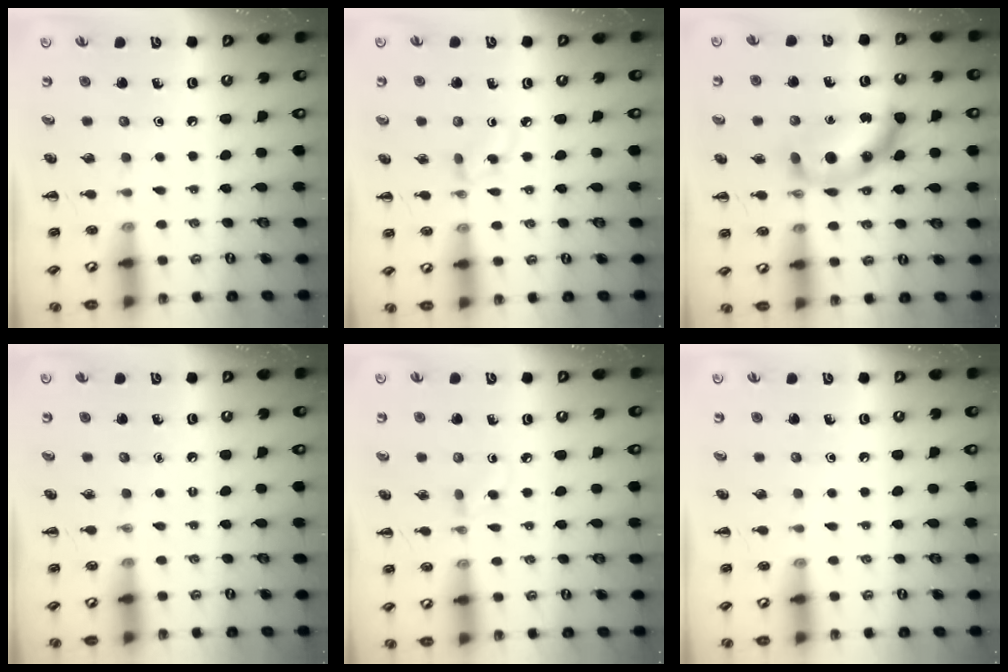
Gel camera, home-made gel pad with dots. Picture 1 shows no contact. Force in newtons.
{"total": 2.8, "press": 2.6, "slide": 1.1}
{"total": 12.7, "press": 12.7, "slide": 0.4}
{"total": 0.0}
{"total": 2.9, "press": 2.7, "slide": 1.0}
{"total": 0.0}